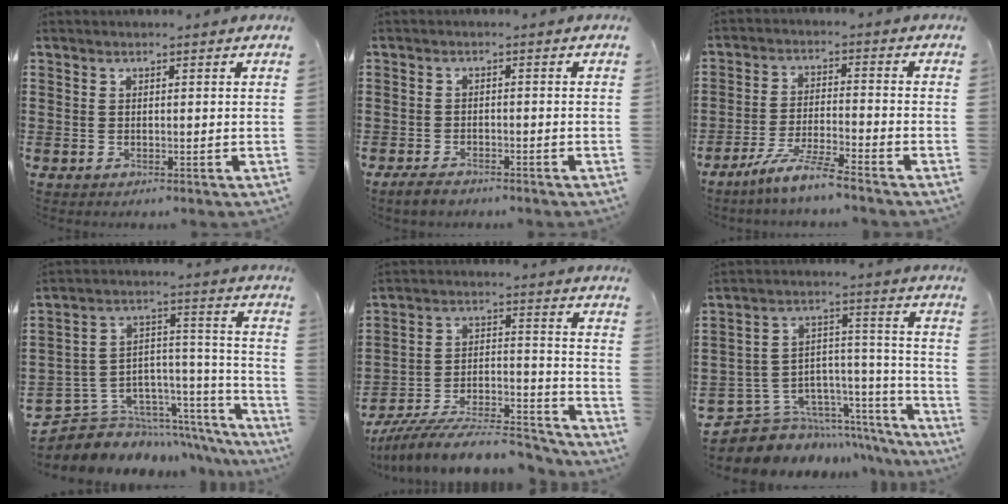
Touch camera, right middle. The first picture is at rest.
{"total": 2.0, "force": [-1.7, 0.7, 0.8], "torque": [-0.024, 0.001, -0.036]}
{"total": 6.3, "force": [-5.3, -0.4, 3.4], "torque": [-0.080, -0.017, -0.104]}
{"total": 6.0, "force": [-4.7, 3.8, 0.1], "torque": [-0.010, -0.009, -0.082]}
{"total": 11.0, "force": [-10.0, 1.5, 4.5], "torque": [-0.062, 0.026, -0.191]}
{"total": 7.0, "force": [-5.6, 4.2, 0.8], "torque": [-0.025, 0.000, -0.098]}